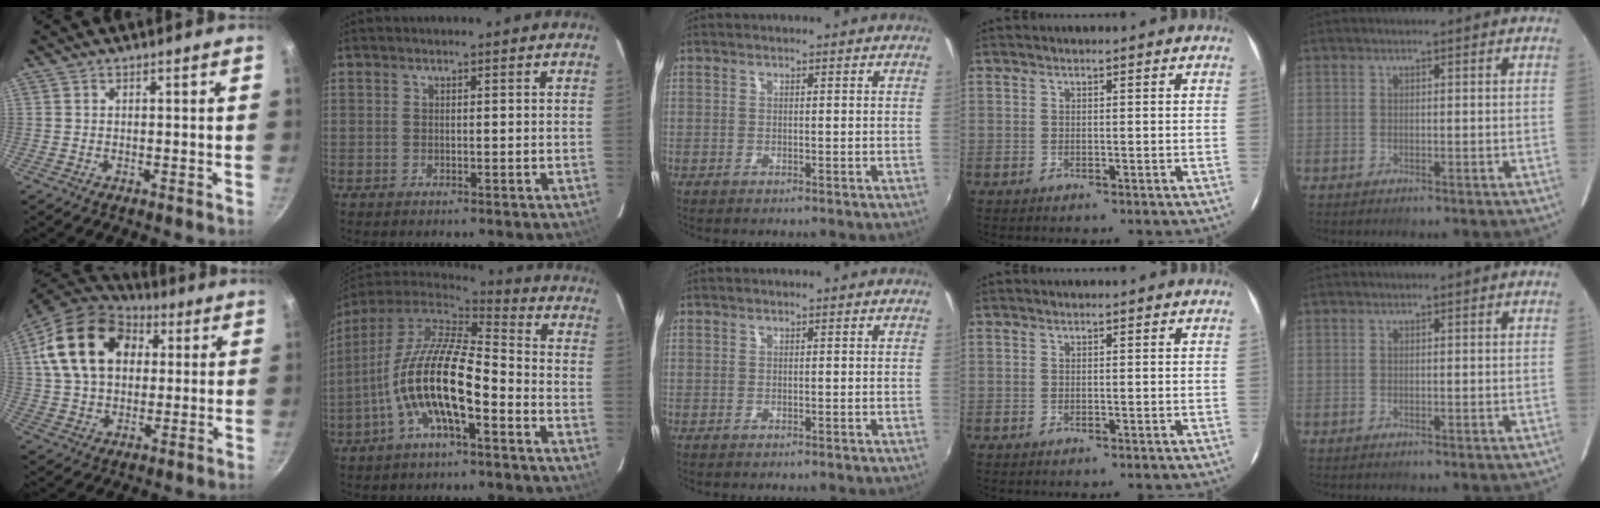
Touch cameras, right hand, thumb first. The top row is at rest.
{"thumb": {"total": 20.7, "force": [5.6, 14.6, 13.5], "torque": [-0.217, 0.014, 0.091]}, "index": {"total": 15.6, "force": [-5.4, 4.7, 13.9], "torque": [-0.262, -0.008, -0.107]}}